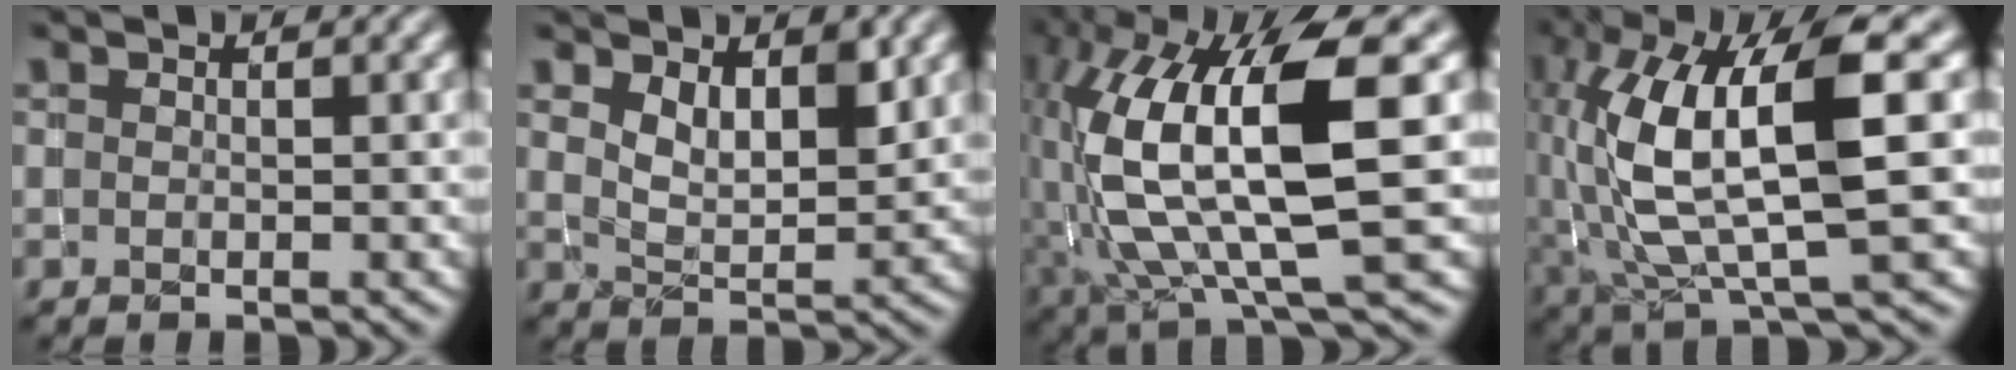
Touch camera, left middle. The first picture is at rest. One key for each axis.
{"total": 3.4, "fx": 1.7, "fy": 1.5, "fz": 2.5, "tx": -0.047, "ty": -0.006, "tz": 0.033}
{"total": 13.2, "fx": 1.0, "fy": 4.1, "fz": 12.5, "tx": -0.250, "ty": -0.005, "tz": 0.023}
{"total": 11.1, "fx": 1.6, "fy": 3.1, "fz": 10.6, "tx": -0.208, "ty": 0.002, "tz": 0.038}